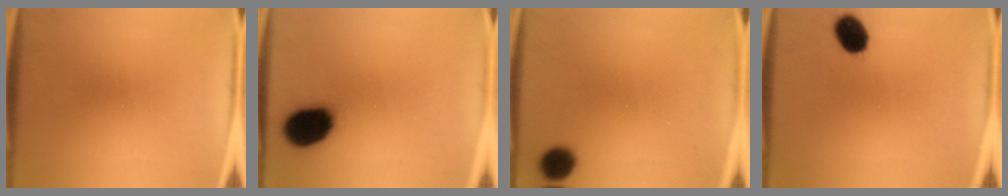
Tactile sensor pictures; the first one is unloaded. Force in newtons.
{"total": 14.1}
{"total": 6.8}
{"total": 7.7}